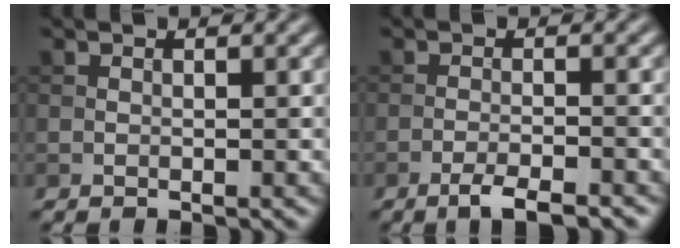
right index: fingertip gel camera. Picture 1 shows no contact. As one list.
[{"total": 3.1, "force": [-2.2, 0.5, 2.1], "torque": [-0.034, 0.002, -0.044]}]